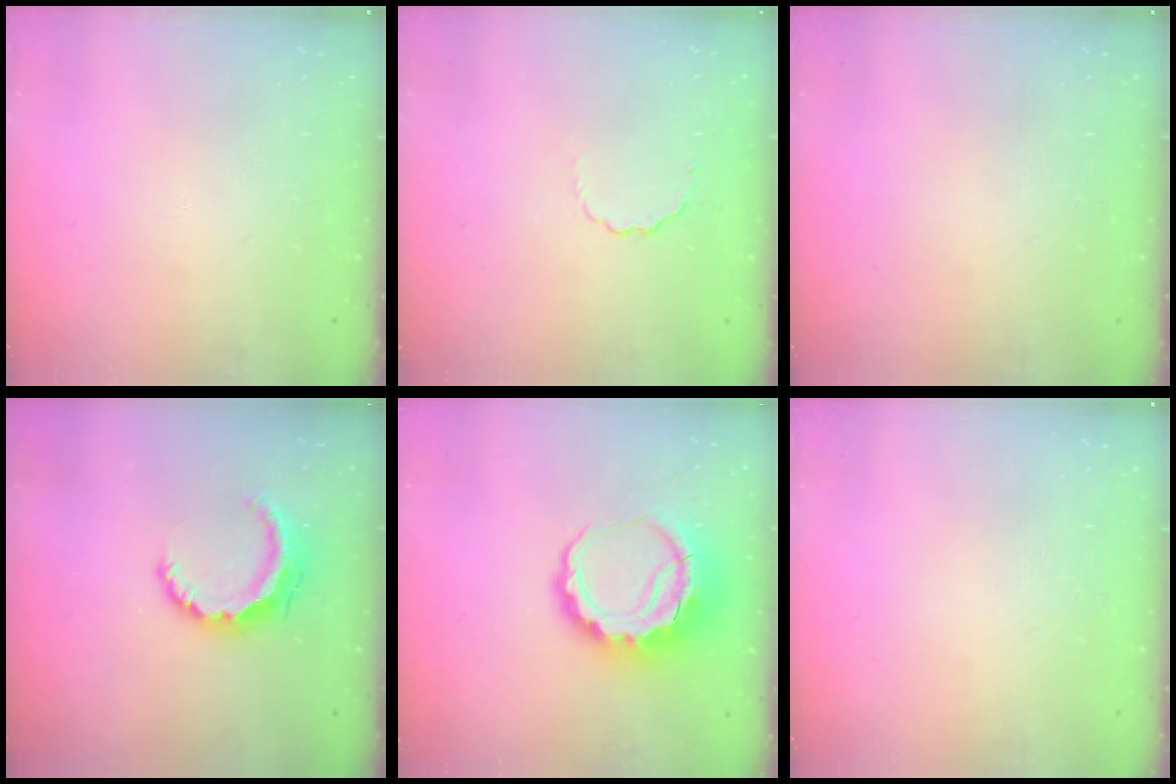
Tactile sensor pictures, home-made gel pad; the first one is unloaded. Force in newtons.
{"total": 2.6, "press": 2.5, "slide": 0.8}
{"total": 0.0}
{"total": 7.9, "press": 7.9, "slide": 0.8}
{"total": 8.5, "press": 8.2, "slide": 2.1}
{"total": 0.0}